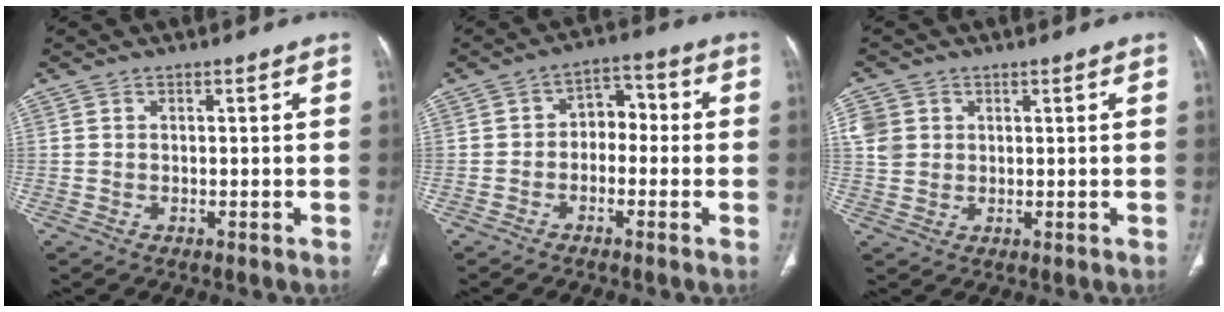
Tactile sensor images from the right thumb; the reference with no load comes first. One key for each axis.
{"total": 6.0, "fx": -1.0, "fy": 4.4, "fz": 4.0, "tx": -0.032, "ty": 0.035, "tz": -0.030}
{"total": 5.1, "fx": 1.4, "fy": 4.5, "fz": 2.1, "tx": -0.030, "ty": 0.002, "tz": 0.031}